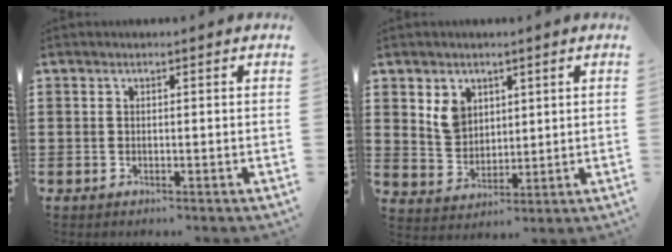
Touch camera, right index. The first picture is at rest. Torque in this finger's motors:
{"motor_torque": [0.08, 0.05, 0.19, 0.09]}